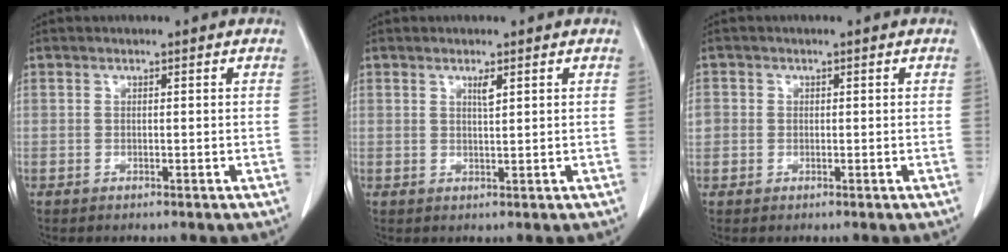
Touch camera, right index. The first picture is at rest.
{"total": 1.4, "force": [0.8, 0.1, 1.2], "torque": [-0.022, -0.004, 0.014]}
{"total": 3.1, "force": [0.1, 3.0, 1.0], "torque": [-0.030, 0.014, 0.007]}